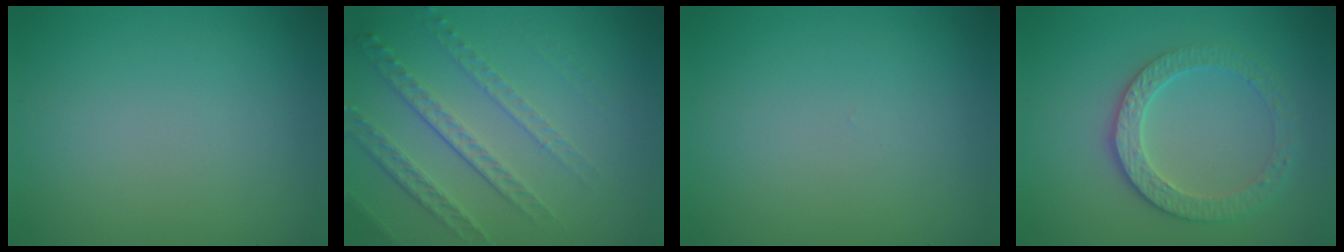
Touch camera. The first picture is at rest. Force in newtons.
{"total": 5.0, "press": 3.4, "slide": 3.7}
{"total": 0.0}
{"total": 3.2, "press": 3.1, "slide": 0.9}